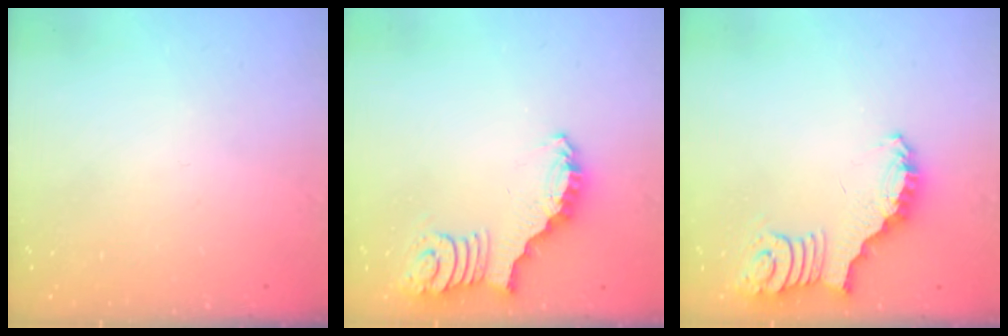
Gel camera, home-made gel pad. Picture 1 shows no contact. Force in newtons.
{"total": 2.6, "press": 2.5, "slide": 0.5}
{"total": 2.5, "press": 2.5, "slide": 0.5}